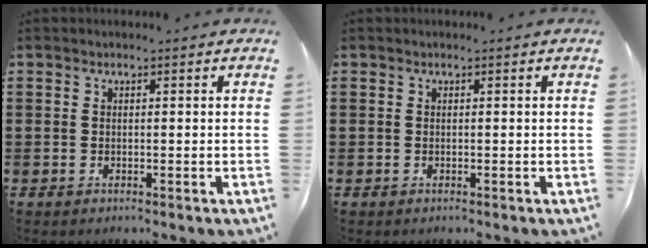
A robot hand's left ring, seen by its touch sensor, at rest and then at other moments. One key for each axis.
{"total": 0.0}